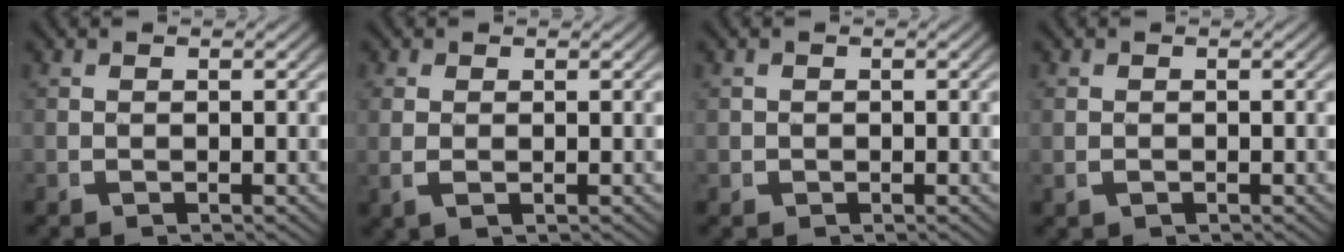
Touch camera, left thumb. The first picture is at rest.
{"total": 1.1, "force": [0.4, 0.3, 1.0], "torque": [-0.028, -0.007, 0.014]}
{"total": 0.9, "force": [0.1, 0.9, 0.1], "torque": [-0.004, -0.006, 0.002]}
{"total": 0.7, "force": [-0.1, 0.6, 0.4], "torque": [-0.011, -0.006, 0.003]}